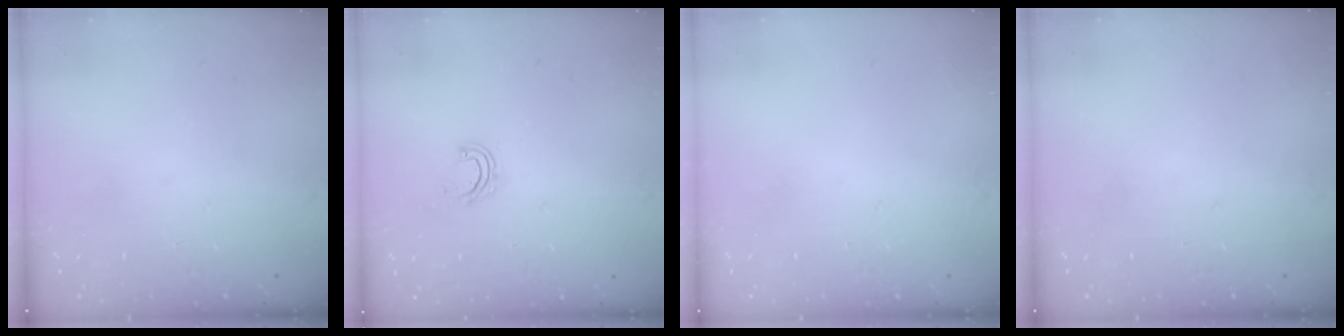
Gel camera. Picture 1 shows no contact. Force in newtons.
{"total": 3.5, "press": 3.5, "slide": 0.3}
{"total": 0.0}
{"total": 0.0}